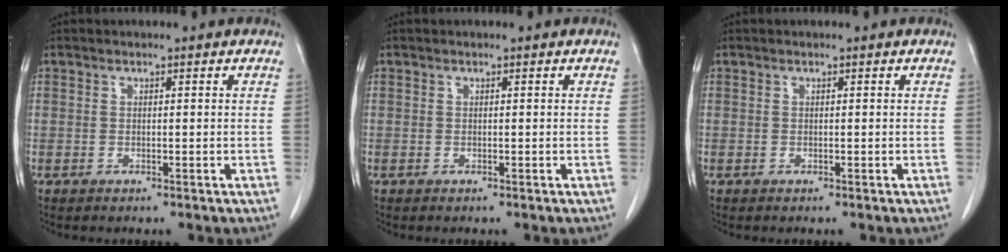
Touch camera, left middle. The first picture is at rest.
{"total": 0.0}
{"total": 0.0}